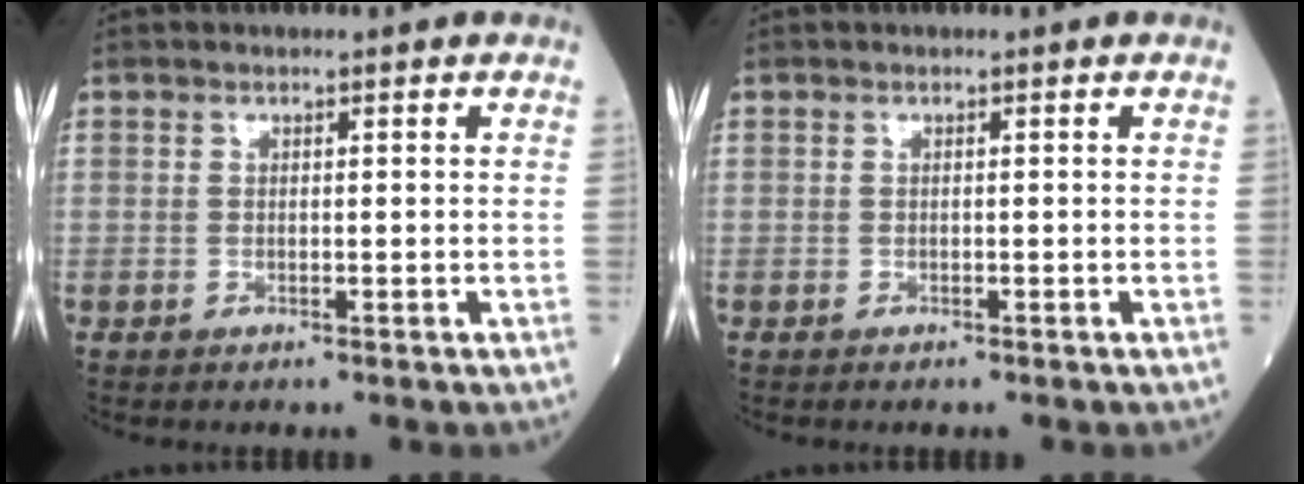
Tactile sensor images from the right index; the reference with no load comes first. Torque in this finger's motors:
{"motor_torque": [0.00, -0.09, 0.06, 0.02]}